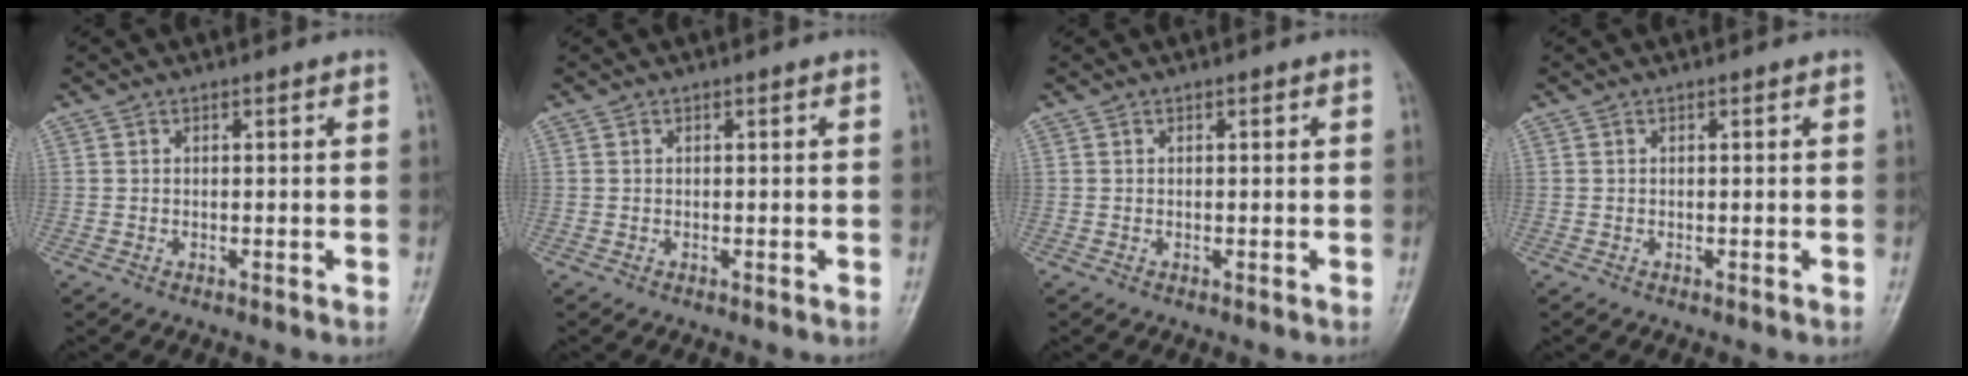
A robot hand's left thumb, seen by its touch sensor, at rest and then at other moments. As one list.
[{"total": 0.0}, {"total": 0.0}, {"total": 0.0}]